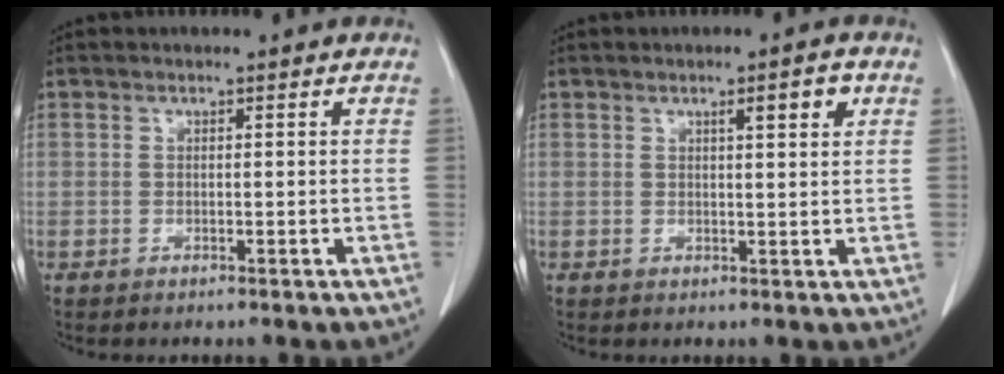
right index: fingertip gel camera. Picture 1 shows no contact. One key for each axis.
{"total": 3.1, "fx": 1.5, "fy": 0.3, "fz": 2.7, "tx": -0.040, "ty": -0.001, "tz": 0.020}